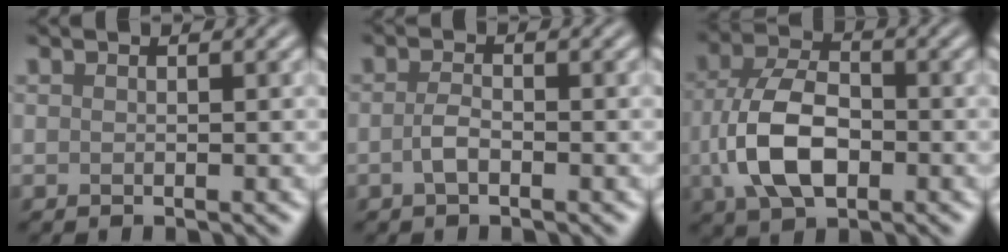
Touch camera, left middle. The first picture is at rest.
{"total": 1.5, "force": [-0.6, 0.6, 1.2], "torque": [-0.026, 0.002, -0.016]}
{"total": 7.3, "force": [-1.5, 4.4, 5.6], "torque": [-0.123, 0.005, -0.034]}